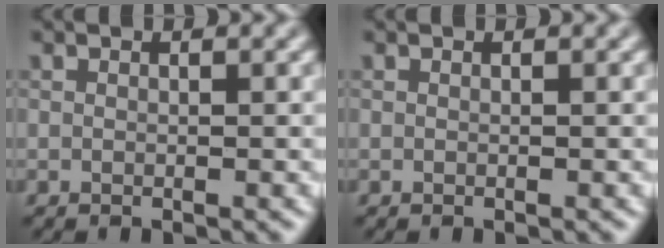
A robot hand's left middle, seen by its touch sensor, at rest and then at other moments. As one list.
[{"total": 0.0}]